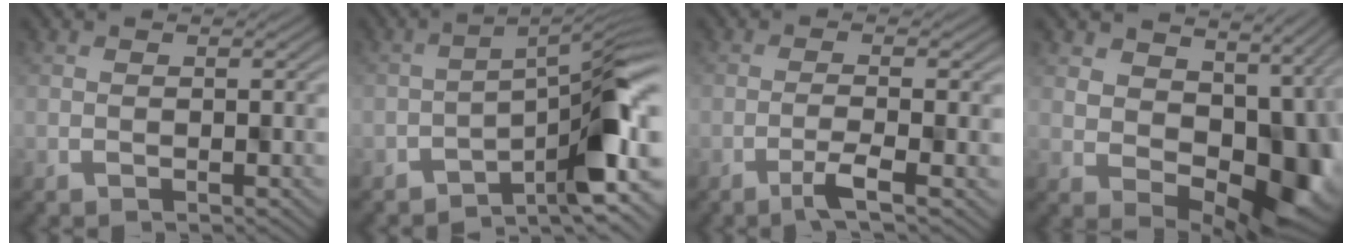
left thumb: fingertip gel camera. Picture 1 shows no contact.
{"total": 6.0, "force": [-2.4, 1.1, 5.4], "torque": [-0.070, 0.013, -0.047]}
{"total": 2.4, "force": [-0.9, 0.0, 2.3], "torque": [-0.035, 0.007, -0.033]}
{"total": 9.3, "force": [2.5, 6.3, 6.3], "torque": [-0.095, -0.027, 0.051]}